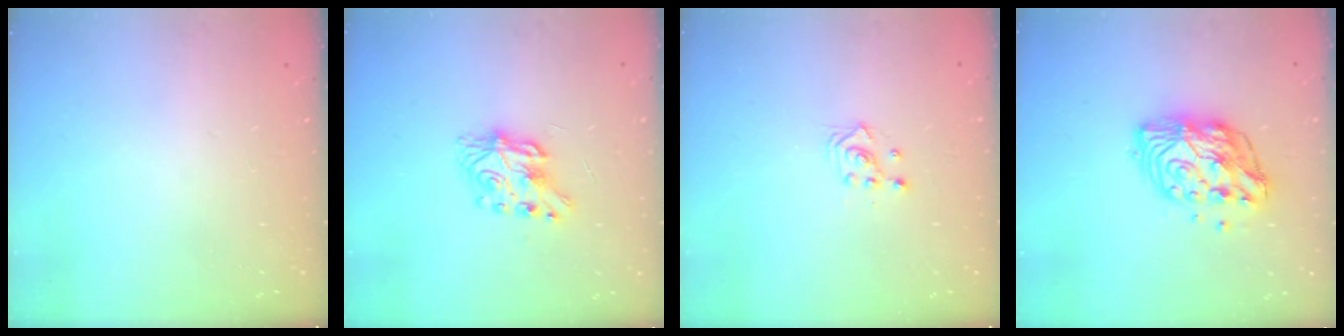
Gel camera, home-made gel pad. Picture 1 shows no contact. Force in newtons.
{"total": 7.9, "press": 7.9, "slide": 0.3}
{"total": 2.5, "press": 2.5, "slide": 0.3}
{"total": 12.6, "press": 12.6, "slide": 1.1}